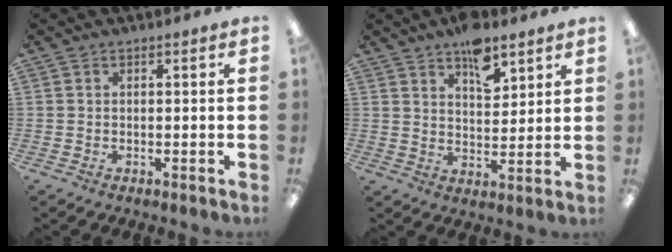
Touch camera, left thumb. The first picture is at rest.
{"total": 9.0, "force": [6.3, 4.3, 4.8], "torque": [-0.056, -0.036, 0.105]}